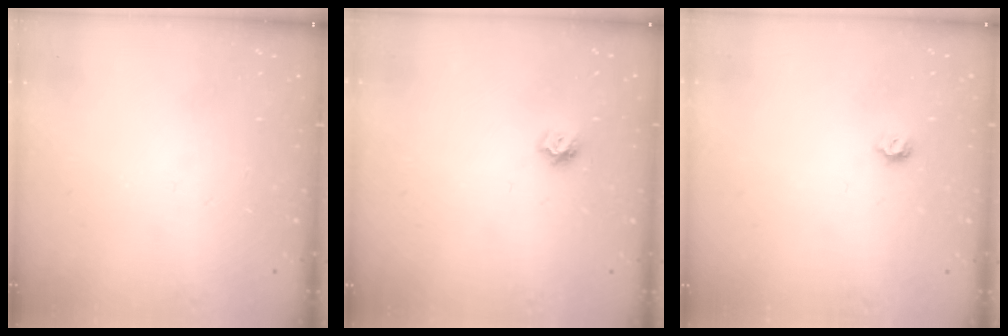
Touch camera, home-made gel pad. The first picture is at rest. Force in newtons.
{"total": 7.0, "press": 7.0, "slide": 0.7}
{"total": 5.5, "press": 5.5, "slide": 0.5}